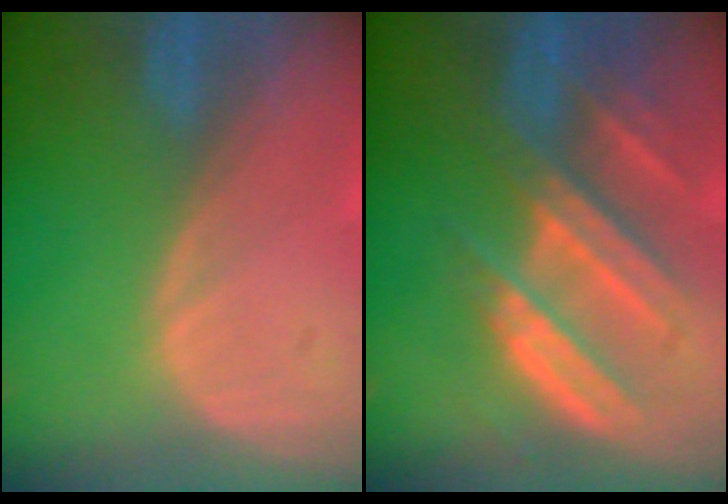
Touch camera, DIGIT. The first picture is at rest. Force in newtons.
{"total": 8.8, "press": 8.1, "slide": 3.4}